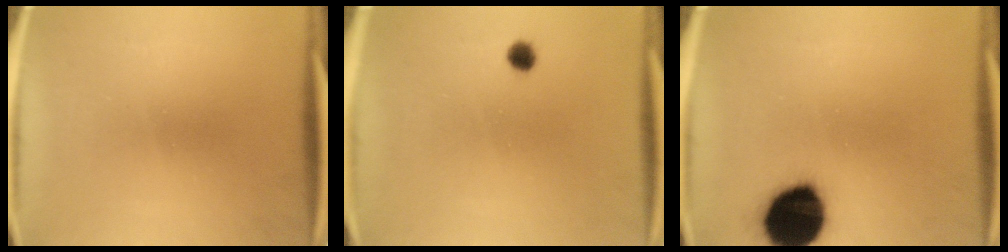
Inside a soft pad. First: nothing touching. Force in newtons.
{"total": 1.8}
{"total": 18.2}